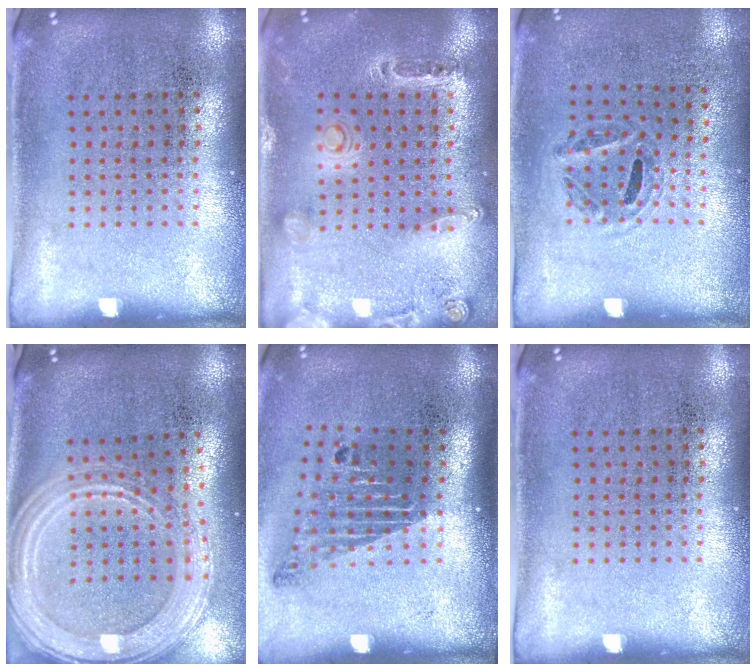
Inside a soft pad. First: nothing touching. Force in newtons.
{"total": 0.8, "press": 0.7, "slide": 0.3}
{"total": 1.0, "press": 0.7, "slide": 0.8}
{"total": 2.9, "press": 2.3, "slide": 1.7}
{"total": 1.8, "press": 1.2, "slide": 1.4}
{"total": 0.0}